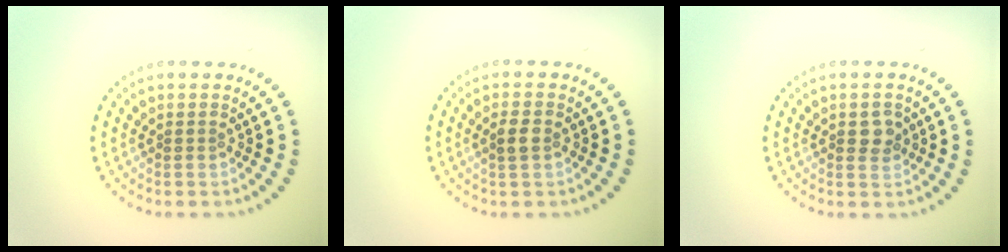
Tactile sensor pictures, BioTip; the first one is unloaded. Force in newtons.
{"total": 1.7, "press": 1.6, "slide": 0.2}
{"total": 1.8, "press": 1.8, "slide": 0.3}